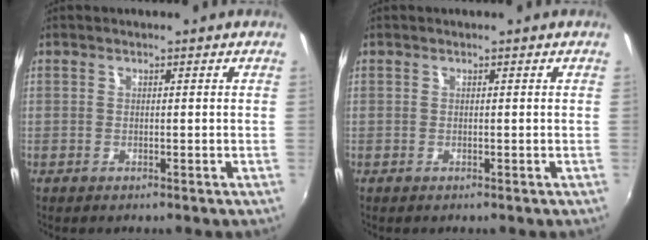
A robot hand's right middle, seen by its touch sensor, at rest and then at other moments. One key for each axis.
{"total": 0.0}